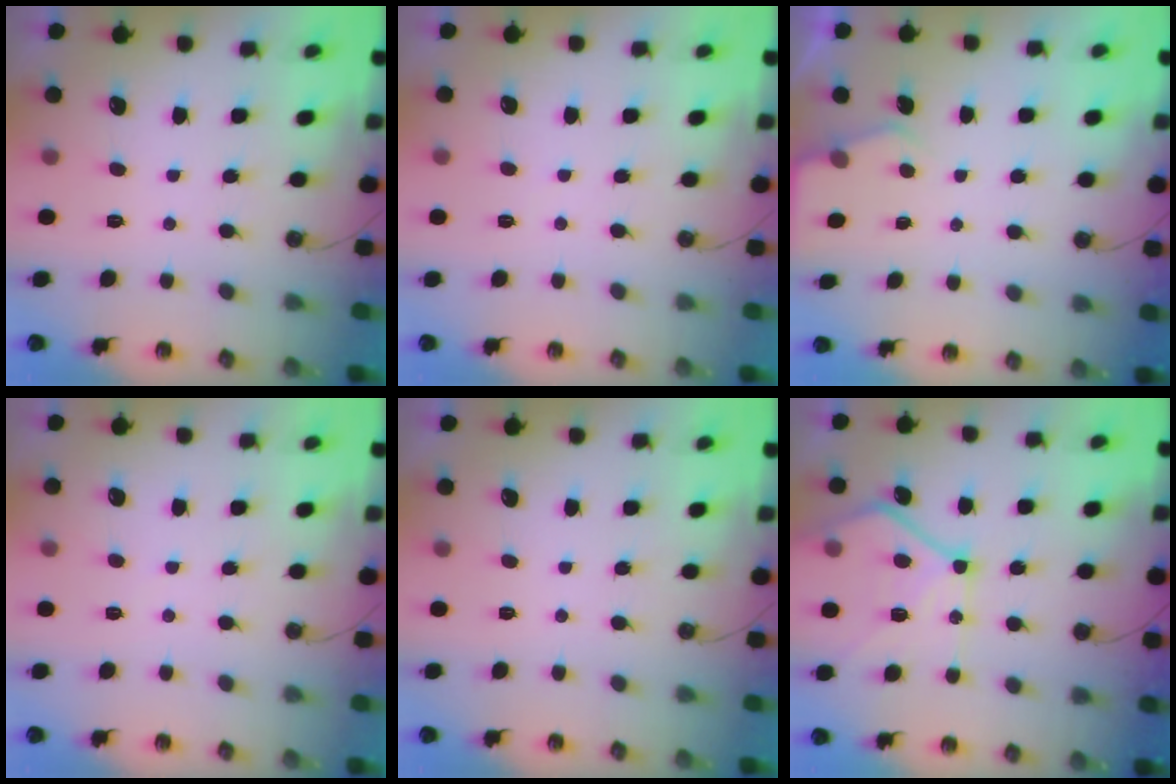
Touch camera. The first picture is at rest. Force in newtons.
{"total": 1.8, "press": 1.8, "slide": 0.4}
{"total": 3.2, "press": 3.1, "slide": 0.5}
{"total": 4.4, "press": 4.4, "slide": 0.5}
{"total": 0.0}
{"total": 16.7, "press": 16.6, "slide": 1.6}